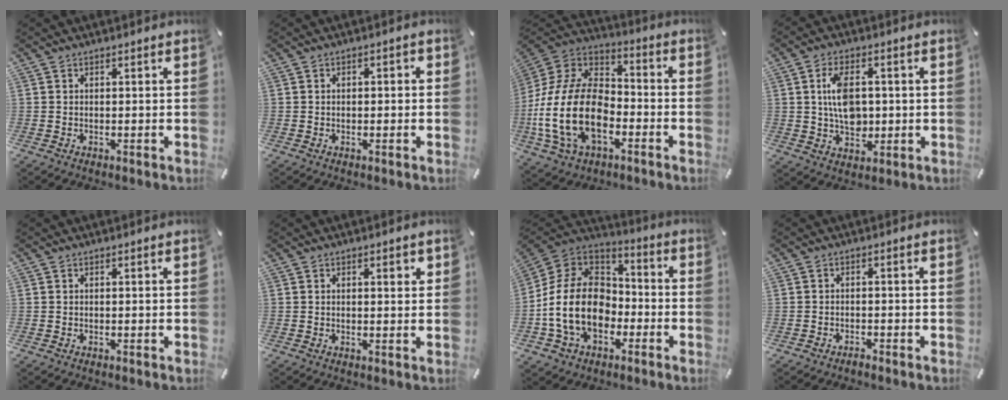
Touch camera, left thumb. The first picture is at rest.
{"total": 1.4, "force": [-0.3, 0.9, 1.0], "torque": [-0.020, 0.005, -0.008]}
{"total": 21.3, "force": [-7.3, 13.9, 14.3], "torque": [-0.315, 0.031, -0.126]}
{"total": 9.2, "force": [0.6, 6.3, 6.7], "torque": [-0.111, 0.001, 0.007]}
{"total": 0.0}
{"total": 1.5, "force": [0.7, 0.7, 1.1], "torque": [-0.006, -0.003, 0.008]}
{"total": 17.8, "force": [-5.0, 13.5, 10.5], "torque": [-0.225, 0.031, -0.088]}
{"total": 1.4, "force": [-1.3, 0.4, 0.3], "torque": [-0.008, 0.006, -0.027]}